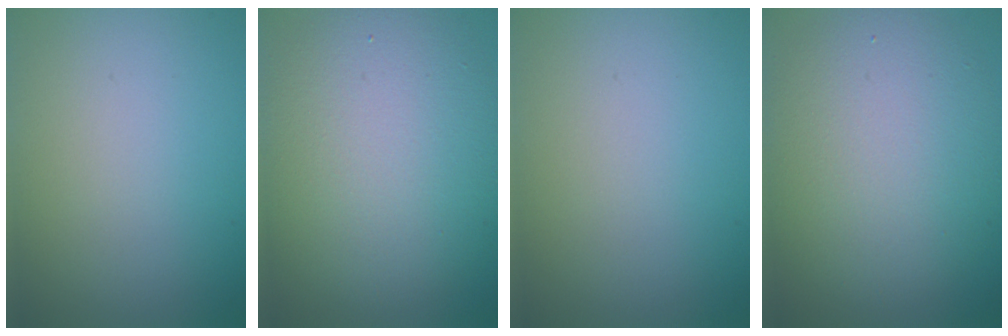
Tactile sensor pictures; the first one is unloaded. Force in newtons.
{"total": 9.7, "press": 9.6, "slide": 0.8}
{"total": 0.0}
{"total": 7.8, "press": 7.8, "slide": 0.3}